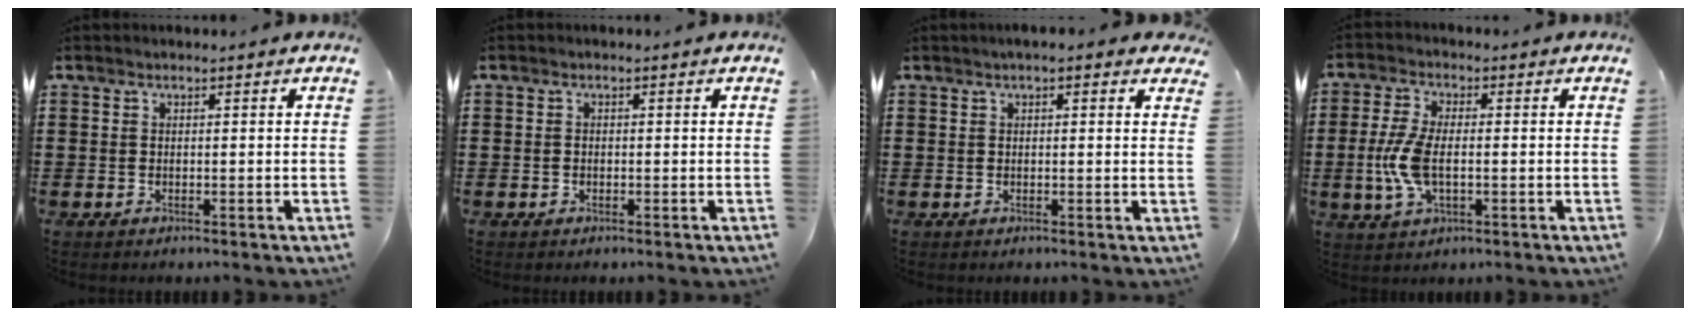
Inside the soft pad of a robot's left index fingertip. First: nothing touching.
{"total": 0.6, "force": [-0.3, 0.5, 0.1], "torque": [-0.006, 0.002, -0.006]}
{"total": 1.4, "force": [0.7, 0.6, 1.1], "torque": [-0.023, 0.007, 0.012]}
{"total": 6.9, "force": [-0.9, 3.1, 6.1], "torque": [-0.150, -0.005, -0.025]}